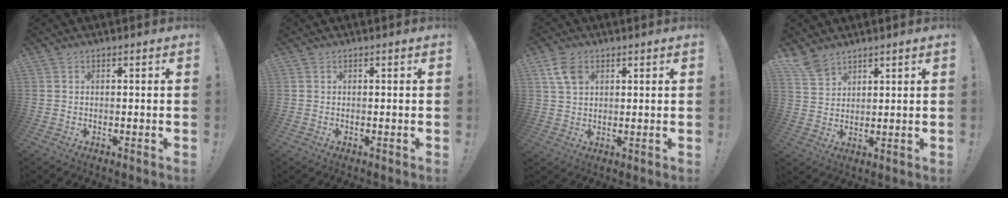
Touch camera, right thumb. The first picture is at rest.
{"total": 0.0}
{"total": 6.4, "force": [3.0, 4.3, 3.6], "torque": [-0.070, -0.006, 0.058]}
{"total": 6.7, "force": [5.6, 2.9, 2.2], "torque": [-0.038, -0.035, 0.108]}